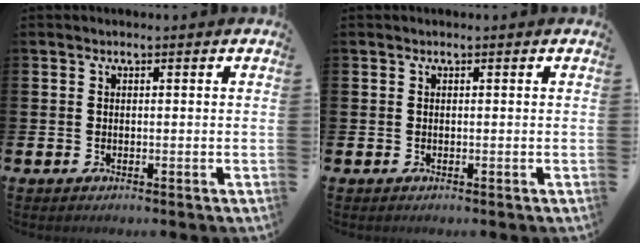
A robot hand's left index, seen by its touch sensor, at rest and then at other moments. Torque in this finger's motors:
{"motor_torque": [0.00, 0.00, 0.00, 0.00]}